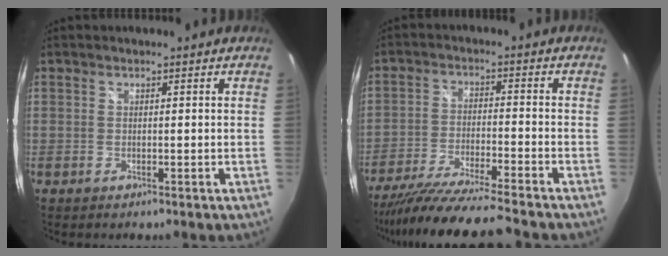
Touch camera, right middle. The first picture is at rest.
{"total": 14.8, "force": [-13.2, -0.8, 6.6], "torque": [-0.139, -0.035, -0.228]}